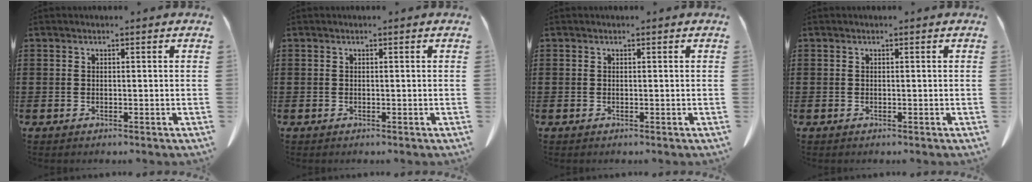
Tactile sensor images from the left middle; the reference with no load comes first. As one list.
[{"total": 0.0}, {"total": 0.0}, {"total": 0.0}]